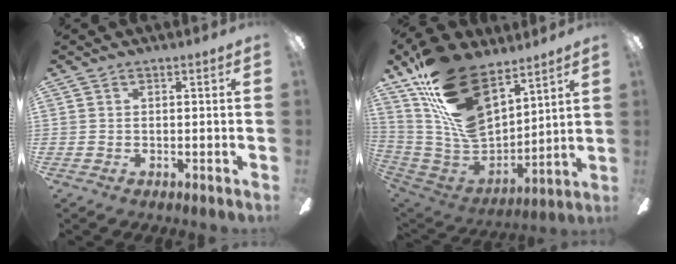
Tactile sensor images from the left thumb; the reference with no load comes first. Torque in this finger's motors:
{"motor_torque": [0.85, 0.97, 1.20, -1.57, 0.24]}